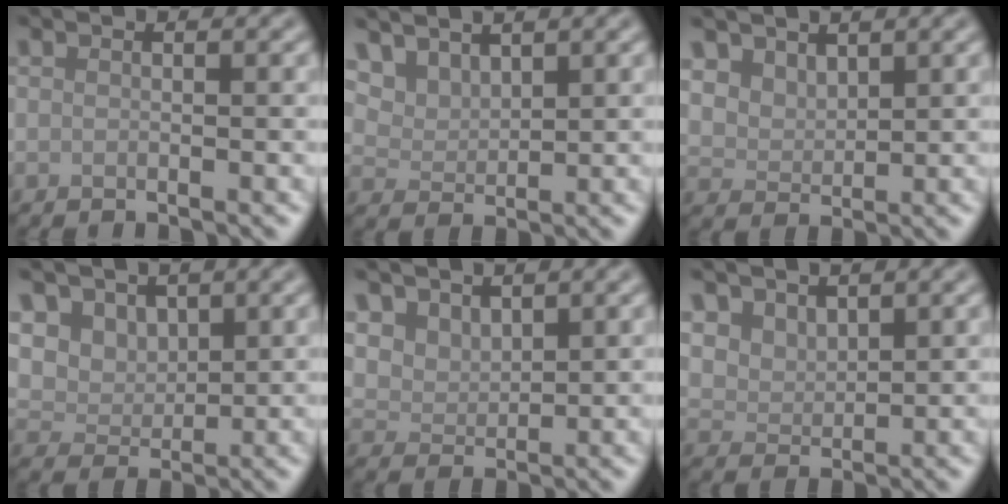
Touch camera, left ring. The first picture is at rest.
{"total": 3.1, "force": [2.6, 1.4, 1.2], "torque": [-0.030, -0.010, 0.061]}
{"total": 2.2, "force": [1.7, 1.2, 0.6], "torque": [-0.019, -0.007, 0.041]}
{"total": 5.2, "force": [2.8, 3.7, 2.3], "torque": [-0.062, -0.008, 0.054]}
{"total": 2.9, "force": [2.2, 1.6, 1.0], "torque": [-0.028, -0.013, 0.054]}
{"total": 2.6, "force": [2.1, 1.4, 0.8], "torque": [-0.024, -0.011, 0.050]}